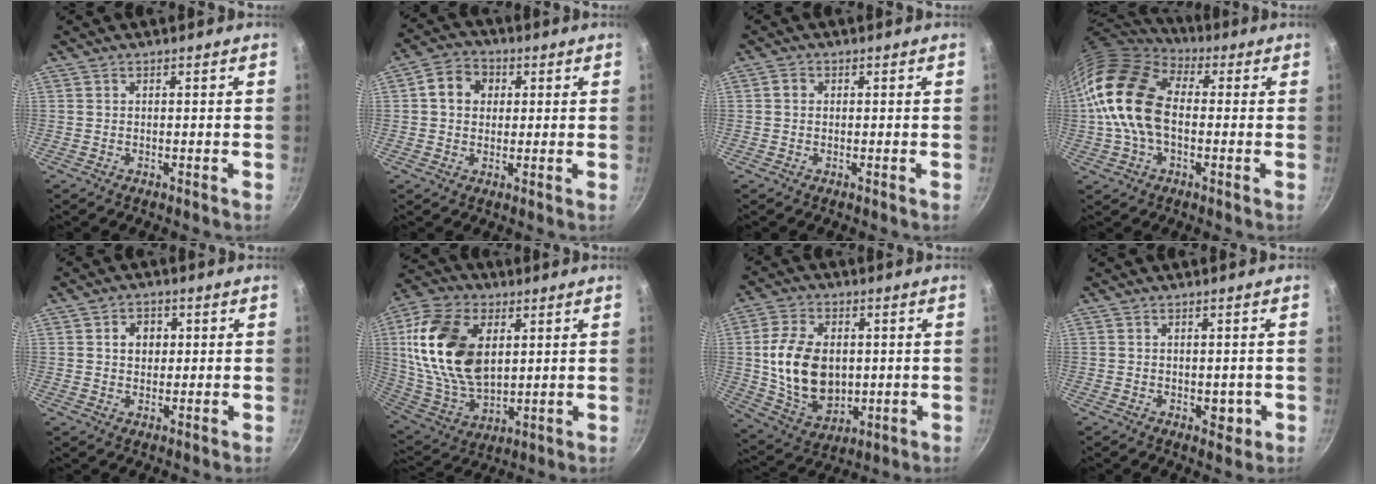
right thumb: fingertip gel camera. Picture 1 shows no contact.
{"total": 7.2, "force": [1.6, 5.9, 3.7], "torque": [-0.037, 0.010, 0.013]}
{"total": 1.6, "force": [0.2, 1.3, 0.8], "torque": [-0.011, 0.006, 0.001]}
{"total": 17.5, "force": [0.2, 11.4, 13.2], "torque": [-0.236, 0.027, -0.011]}
{"total": 4.5, "force": [1.0, 3.7, 2.4], "torque": [-0.017, 0.003, 0.013]}
{"total": 21.7, "force": [4.9, 13.6, 16.2], "torque": [-0.296, -0.012, 0.101]}
{"total": 15.0, "force": [0.9, 10.4, 10.8], "torque": [-0.170, -0.012, 0.031]}
{"total": 3.0, "force": [-0.5, 2.0, 2.2], "torque": [-0.012, -0.001, -0.004]}